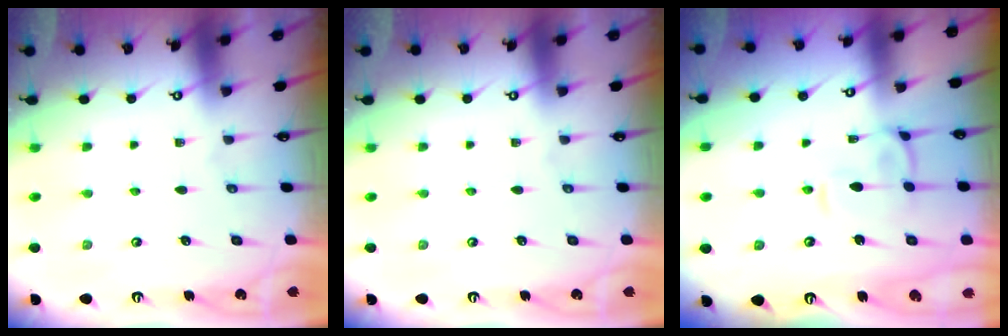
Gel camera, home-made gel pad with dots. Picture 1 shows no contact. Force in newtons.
{"total": 0.0}
{"total": 1.1, "press": 0.9, "slide": 0.7}